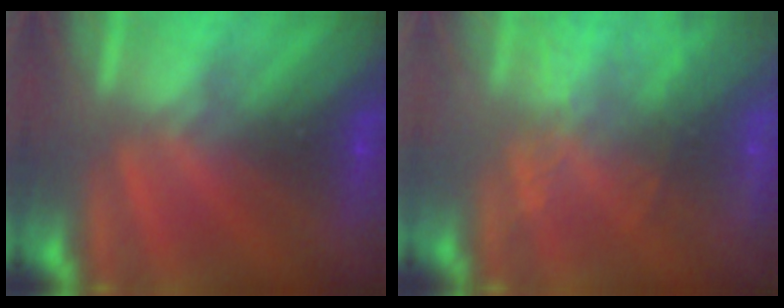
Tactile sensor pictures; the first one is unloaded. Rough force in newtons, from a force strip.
{"total": 6.3}